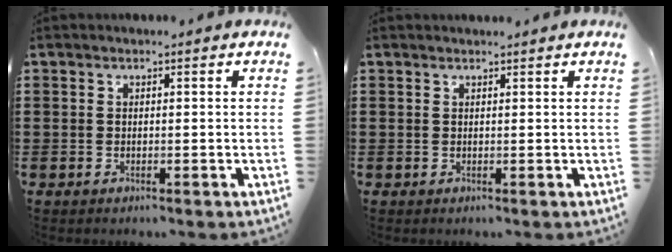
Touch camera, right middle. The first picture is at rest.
{"total": 0.5, "force": [0.5, -0.1, 0.0], "torque": [-0.002, 0.000, 0.010]}